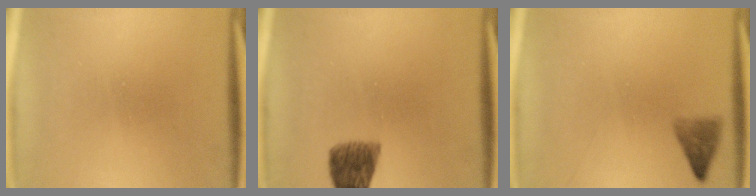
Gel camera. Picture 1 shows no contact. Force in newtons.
{"total": 6.4}
{"total": 2.0}